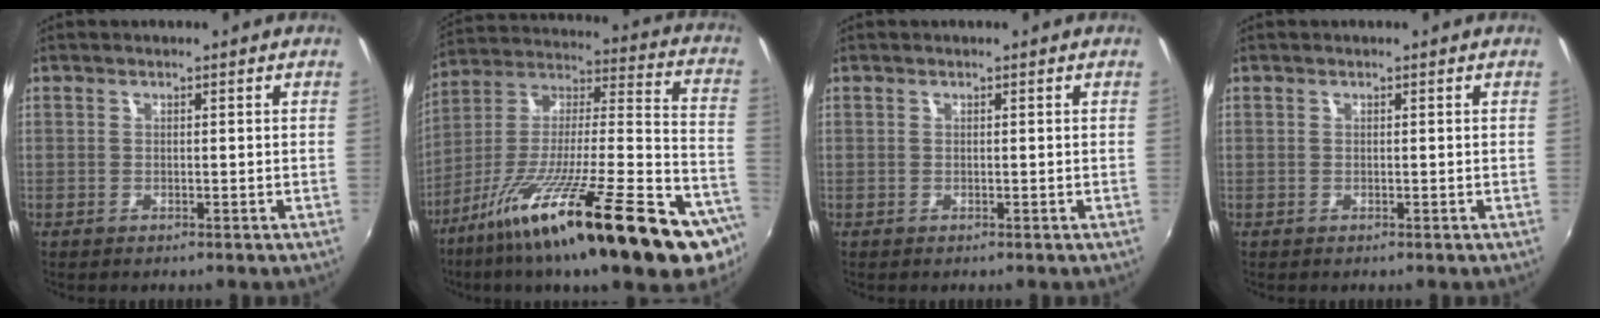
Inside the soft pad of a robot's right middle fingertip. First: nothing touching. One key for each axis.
{"total": 31.0, "fx": -19.1, "fy": 3.9, "fz": 24.1, "tx": -0.354, "ty": -0.046, "tz": -0.307}
{"total": 0.0}
{"total": 0.0}